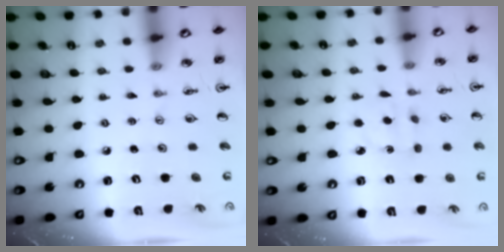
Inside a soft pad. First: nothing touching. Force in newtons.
{"total": 2.4, "press": 2.4, "slide": 0.5}